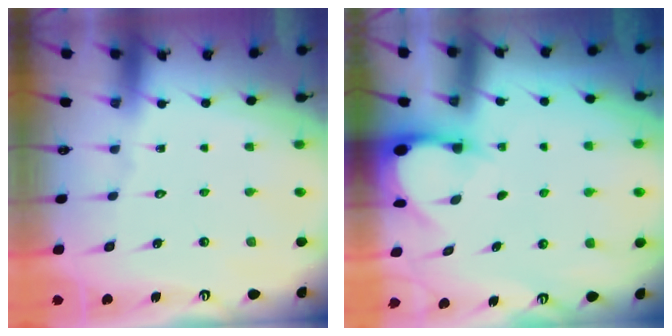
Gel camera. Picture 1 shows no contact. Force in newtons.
{"total": 3.3, "press": 3.2, "slide": 0.2}